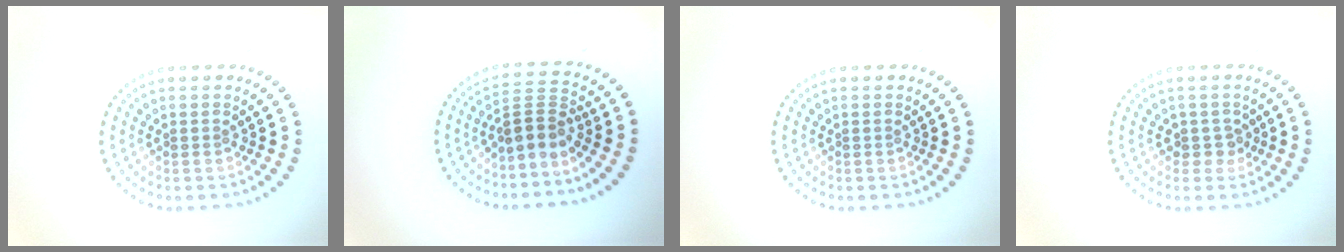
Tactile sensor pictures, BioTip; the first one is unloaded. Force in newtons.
{"total": 2.8, "press": 2.0, "slide": 2.0}
{"total": 0.0}
{"total": 1.4, "press": 1.2, "slide": 0.8}